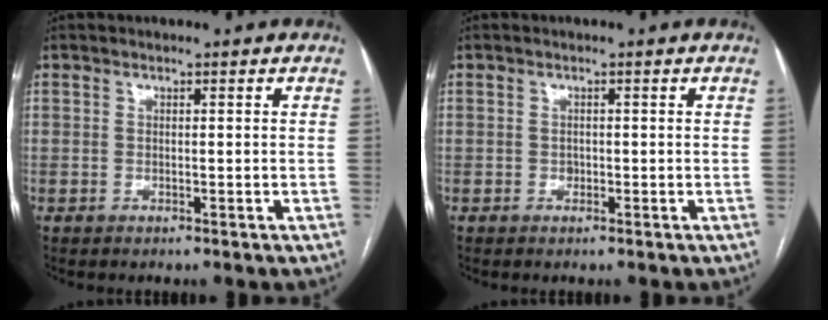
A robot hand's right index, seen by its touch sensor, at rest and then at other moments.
{"total": 0.7, "force": [-0.1, 0.6, 0.3], "torque": [-0.002, 0.004, -0.001]}